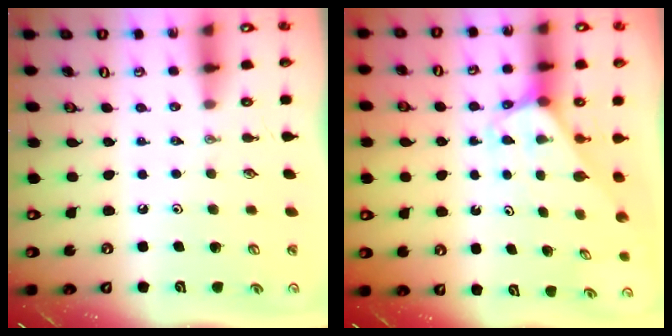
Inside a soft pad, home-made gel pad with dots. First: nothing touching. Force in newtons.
{"total": 2.5, "press": 2.5, "slide": 0.2}